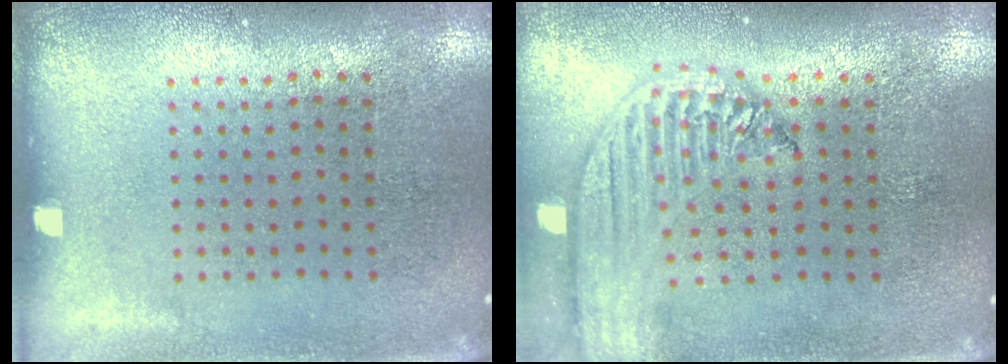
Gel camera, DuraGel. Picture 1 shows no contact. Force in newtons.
{"total": 2.6, "press": 2.1, "slide": 1.4}